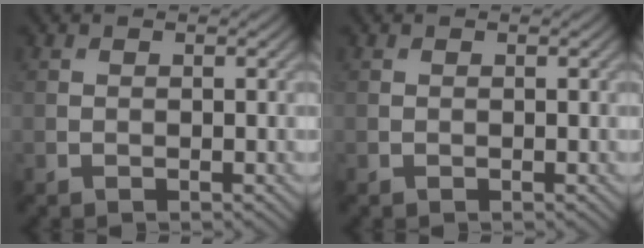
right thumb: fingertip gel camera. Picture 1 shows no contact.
{"total": 0.0}